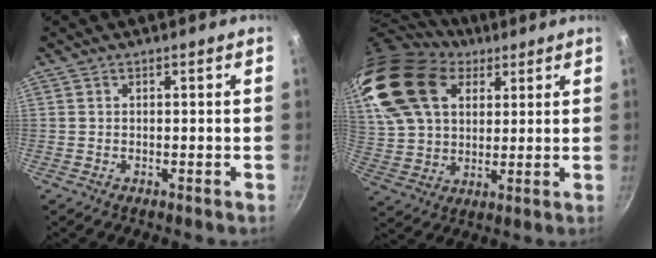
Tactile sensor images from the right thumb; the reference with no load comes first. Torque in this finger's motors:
{"motor_torque": [-0.27, 3.27, 1.31, 0.01, 0.54]}